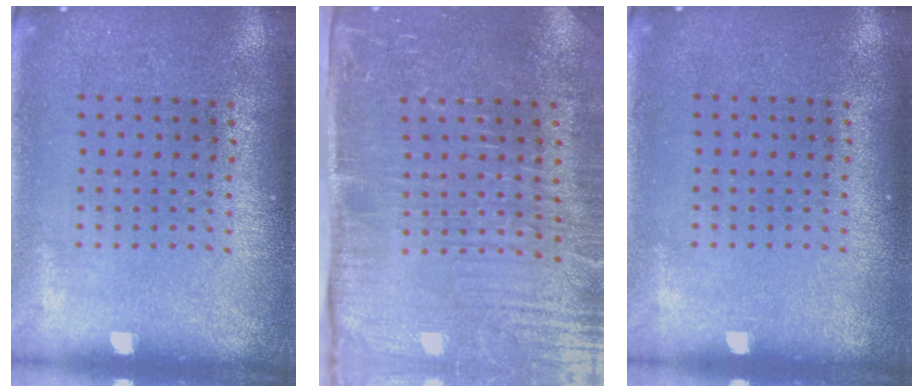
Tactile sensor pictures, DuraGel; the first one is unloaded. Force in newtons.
{"total": 5.2, "press": 4.5, "slide": 2.6}
{"total": 0.0}